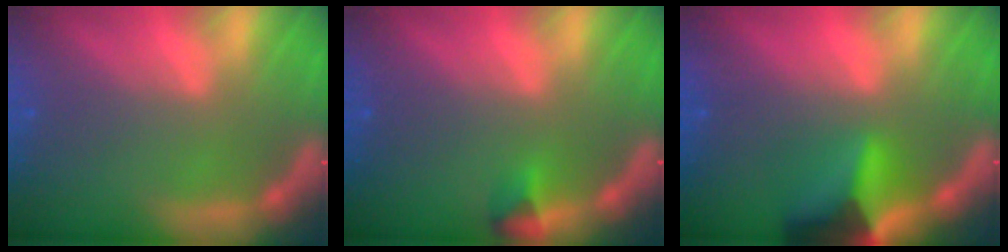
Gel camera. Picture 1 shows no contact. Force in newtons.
{"total": 1.4}
{"total": 7.4}